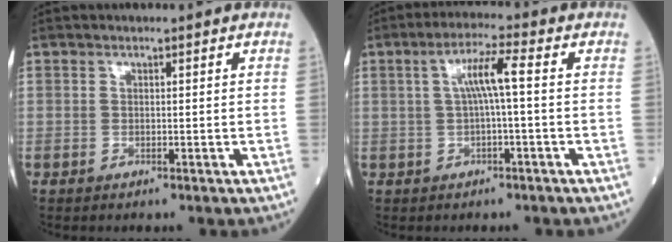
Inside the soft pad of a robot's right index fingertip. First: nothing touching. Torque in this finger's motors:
{"motor_torque": [0.90, 0.23, 0.44, 0.12]}